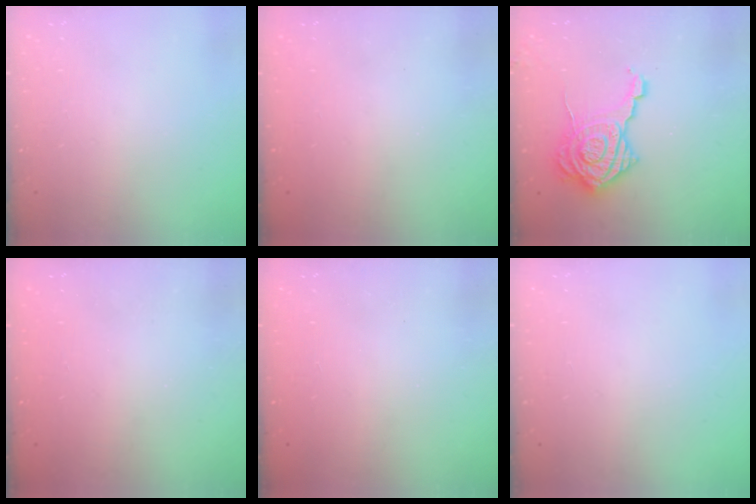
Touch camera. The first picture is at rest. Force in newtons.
{"total": 2.4, "press": 2.3, "slide": 0.8}
{"total": 16.0, "press": 16.0, "slide": 1.2}
{"total": 2.6, "press": 2.5, "slide": 0.8}
{"total": 2.3, "press": 2.2, "slide": 0.8}
{"total": 0.0}